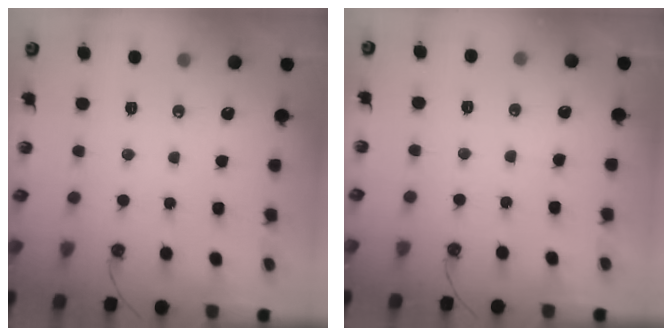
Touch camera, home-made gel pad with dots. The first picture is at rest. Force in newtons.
{"total": 3.7, "press": 3.5, "slide": 1.0}